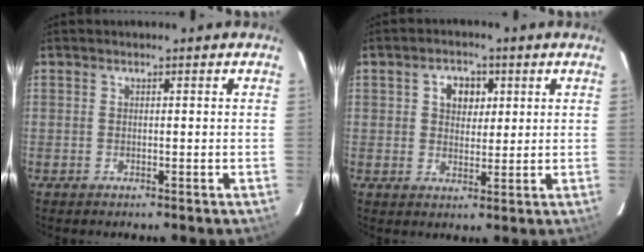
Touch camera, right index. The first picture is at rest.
{"total": 5.0, "force": [1.6, 3.8, 2.7], "torque": [-0.041, 0.014, 0.029]}